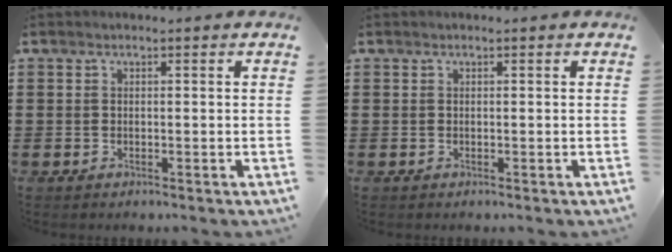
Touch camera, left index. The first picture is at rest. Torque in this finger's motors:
{"motor_torque": [0.03, 0.03, -0.33, 0.02]}